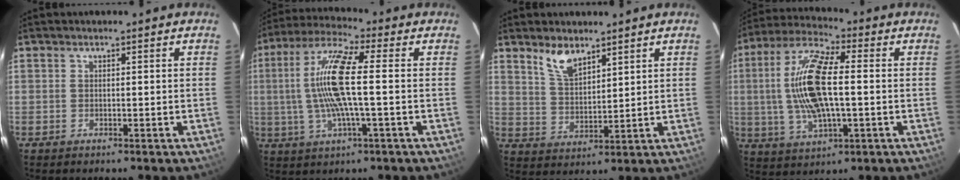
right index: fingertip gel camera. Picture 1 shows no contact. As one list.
[{"total": 13.2, "force": [0.2, 1.7, 13.1], "torque": [-0.257, 0.008, -0.001]}, {"total": 6.4, "force": [4.7, 2.6, 3.6], "torque": [-0.064, 0.002, 0.097]}, {"total": 15.8, "force": [0.3, 5.8, 14.7], "torque": [-0.296, 0.011, 0.004]}]